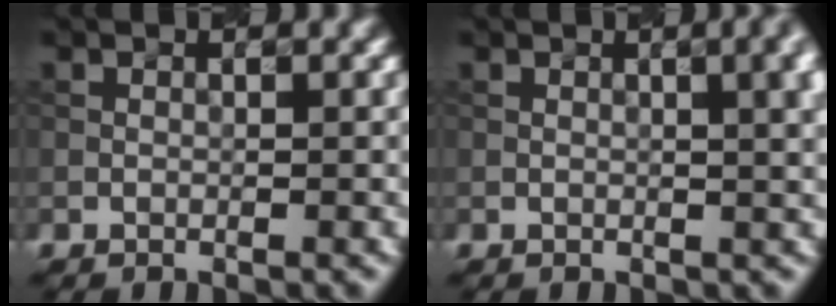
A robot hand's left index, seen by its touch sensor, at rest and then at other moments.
{"total": 5.1, "force": [1.3, 2.1, 4.5], "torque": [-0.031, 0.015, 0.012]}